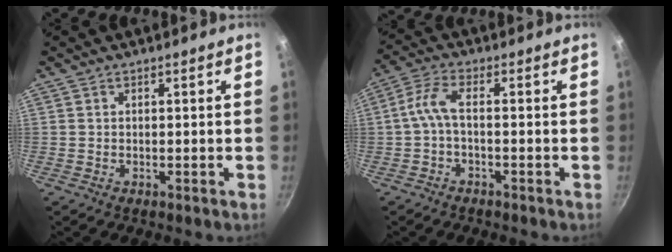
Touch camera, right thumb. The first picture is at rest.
{"total": 4.5, "force": [-1.4, 1.6, 4.0], "torque": [-0.104, 0.021, -0.037]}